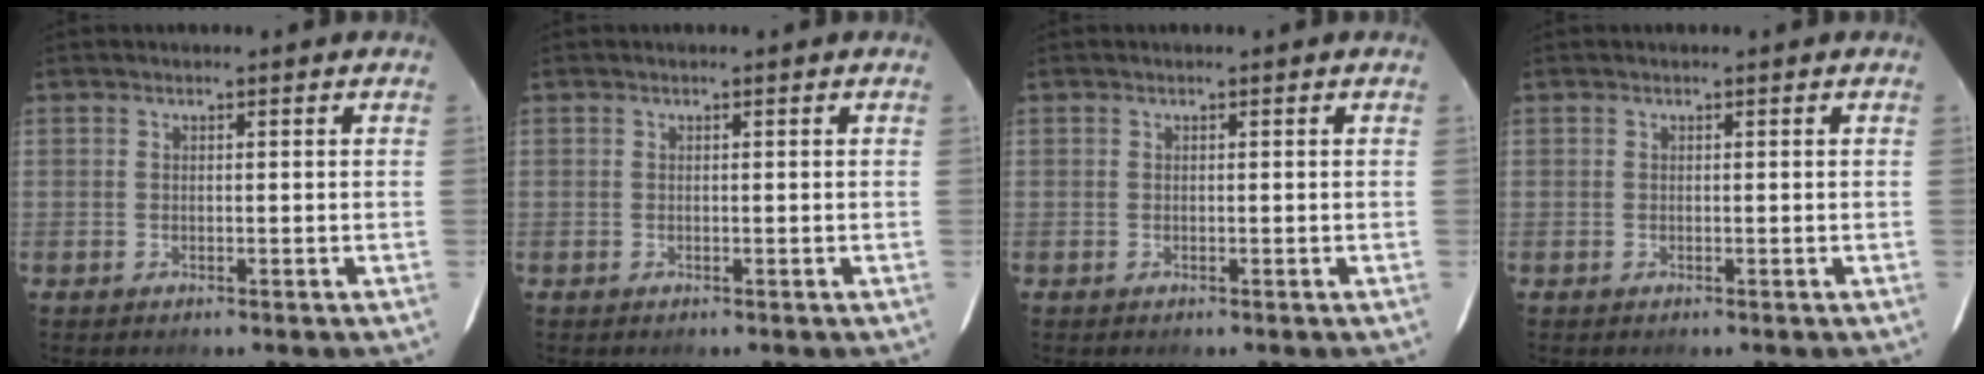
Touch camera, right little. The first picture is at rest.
{"total": 0.0}
{"total": 0.0}
{"total": 0.0}